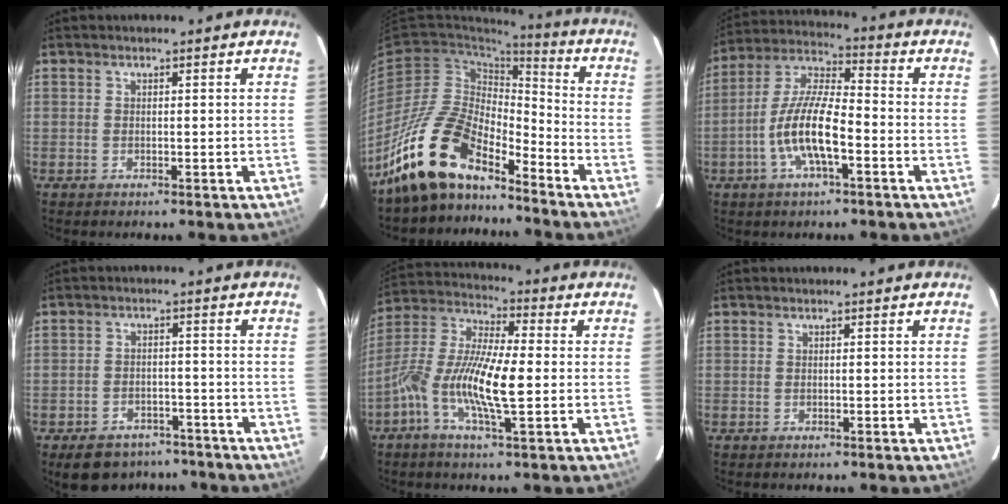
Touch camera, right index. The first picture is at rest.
{"total": 16.0, "force": [-13.0, 5.8, 7.3], "torque": [-0.147, 0.012, -0.250]}
{"total": 12.1, "force": [-4.3, 3.3, 10.8], "torque": [-0.225, 0.002, -0.083]}
{"total": 10.7, "force": [-8.0, 6.1, 3.5], "torque": [-0.087, 0.013, -0.099]}
{"total": 13.3, "force": [-2.9, 2.9, 12.7], "torque": [-0.251, 0.003, -0.064]}
{"total": 0.0}